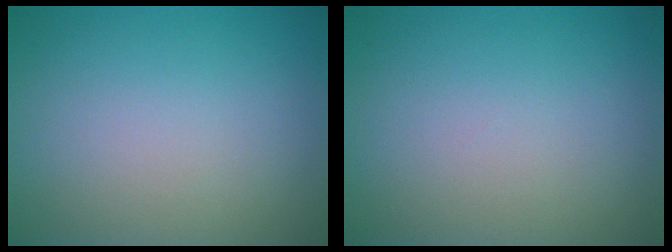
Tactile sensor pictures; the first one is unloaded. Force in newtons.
{"total": 0.0}